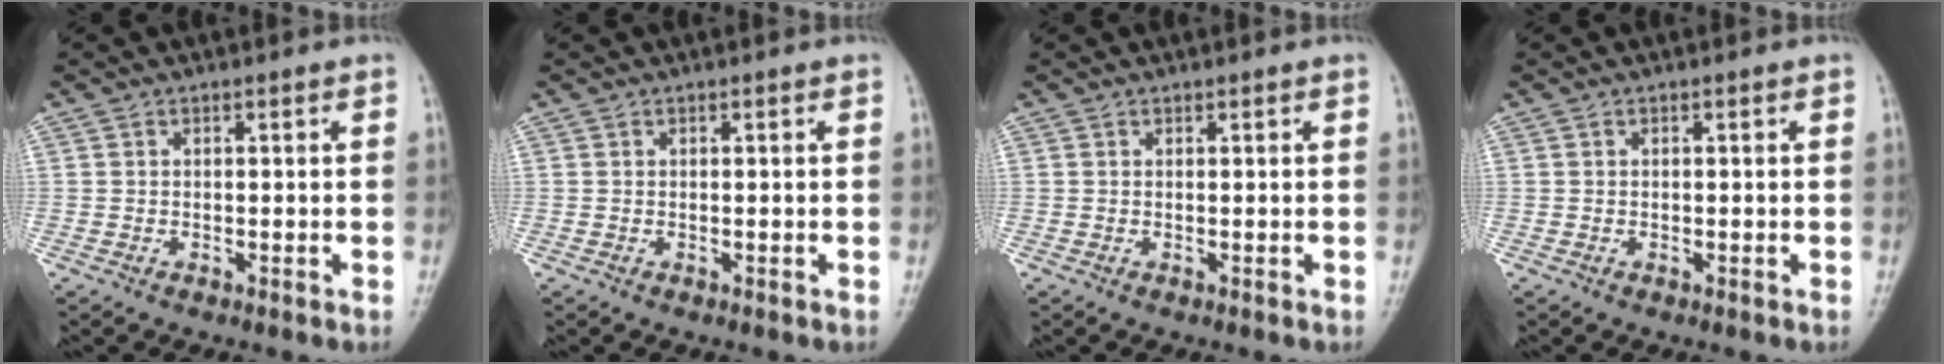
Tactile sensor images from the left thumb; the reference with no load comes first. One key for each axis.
{"total": 0.0}
{"total": 0.0}
{"total": 0.0}